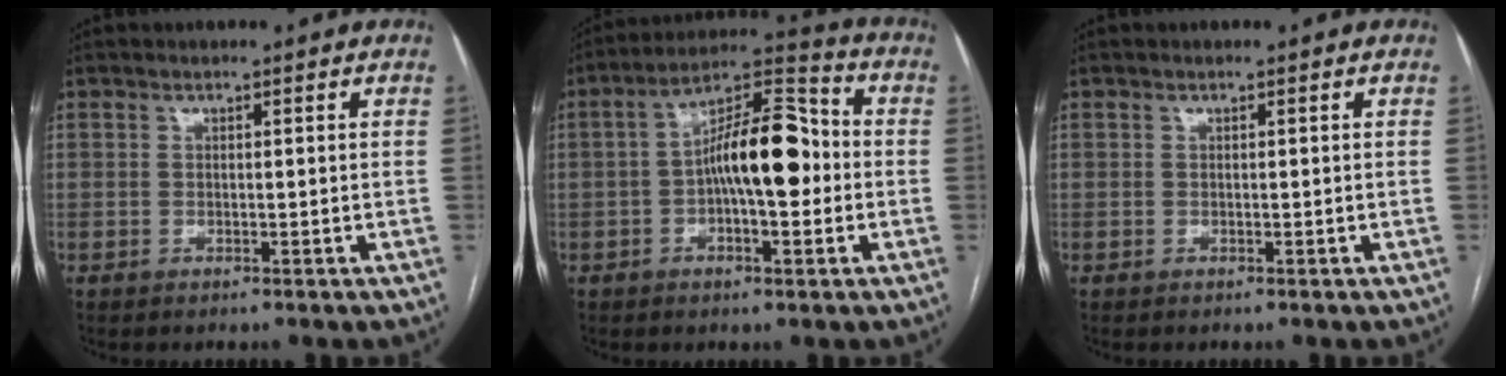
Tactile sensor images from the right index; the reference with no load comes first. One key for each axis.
{"total": 12.7, "fx": -0.8, "fy": 4.0, "fz": 12.0, "tx": -0.208, "ty": 0.034, "tz": -0.016}
{"total": 0.0}